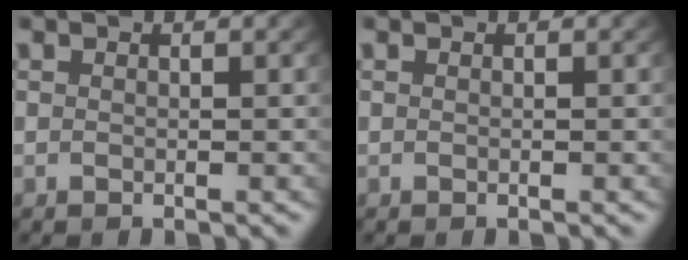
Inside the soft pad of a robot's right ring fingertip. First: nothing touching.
{"total": 0.0}